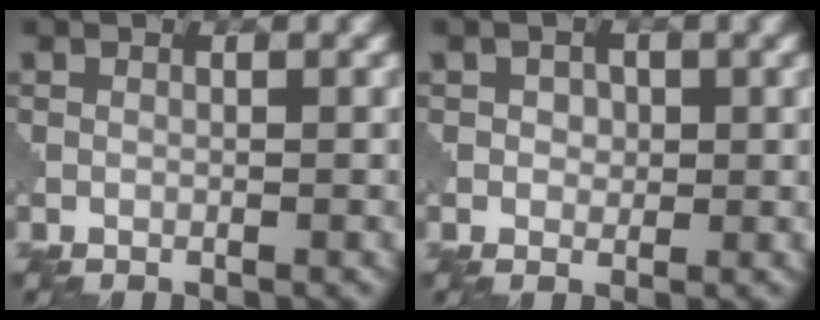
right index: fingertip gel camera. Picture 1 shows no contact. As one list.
[{"total": 1.3, "force": [0.2, 1.1, 0.7], "torque": [-0.011, -0.001, 0.002]}]